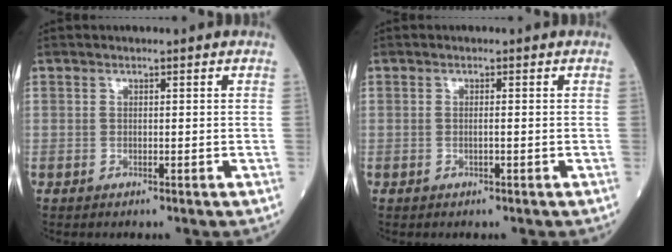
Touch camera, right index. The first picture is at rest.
{"total": 0.7, "force": [-0.1, 0.0, 0.7], "torque": [-0.017, 0.000, -0.002]}